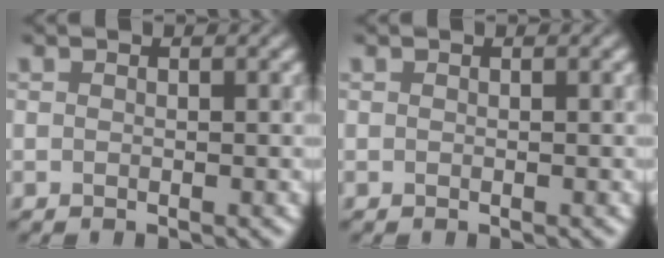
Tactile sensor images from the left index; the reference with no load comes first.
{"total": 0.0}